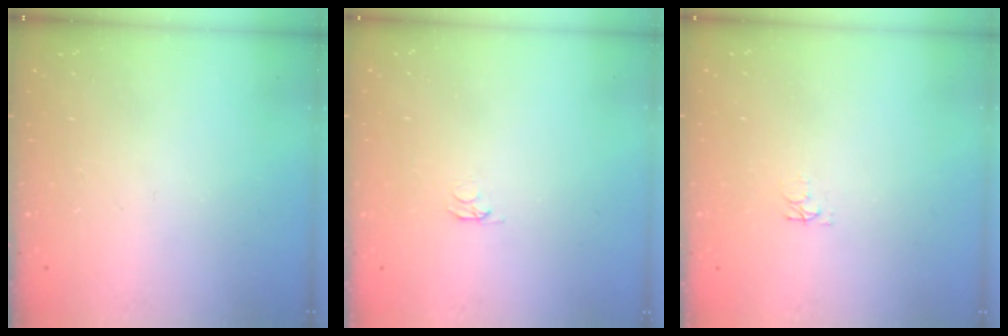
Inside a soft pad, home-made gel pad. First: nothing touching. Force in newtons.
{"total": 2.1, "press": 2.0, "slide": 0.3}
{"total": 3.4, "press": 3.4, "slide": 0.4}